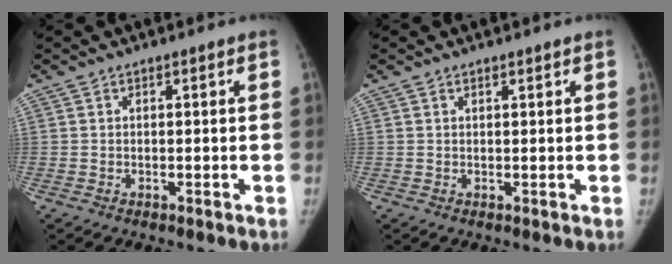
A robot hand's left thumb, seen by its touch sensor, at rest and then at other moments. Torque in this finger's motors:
{"motor_torque": [-0.28, -0.06, -0.64, 0.27, -0.03]}